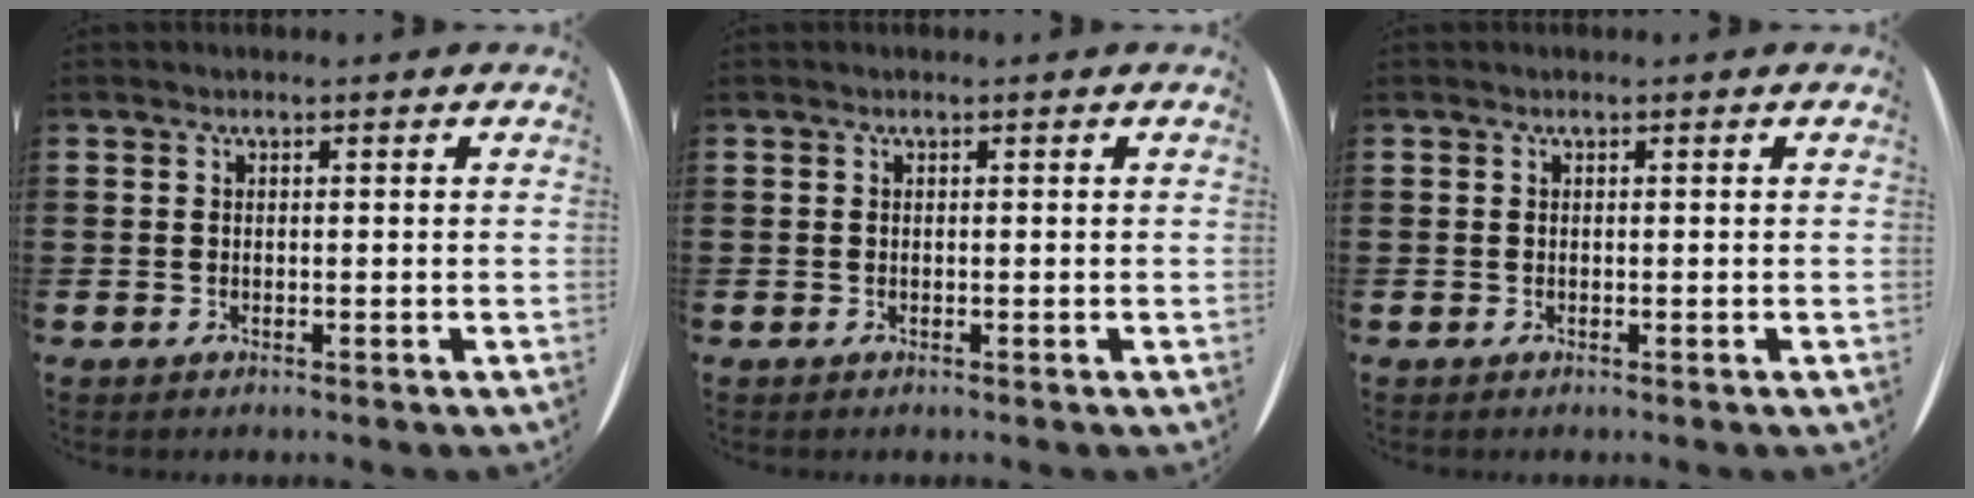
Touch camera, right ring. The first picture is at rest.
{"total": 0.0}
{"total": 0.0}